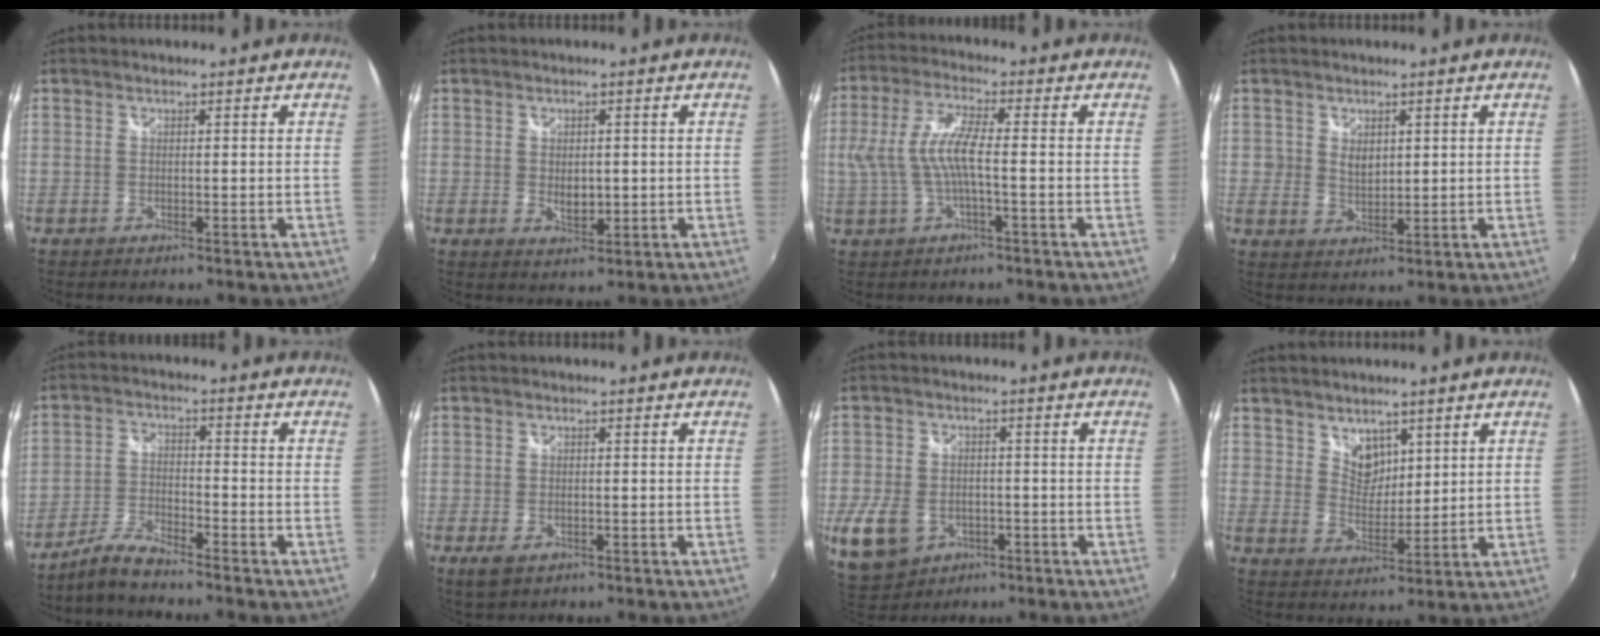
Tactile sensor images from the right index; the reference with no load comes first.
{"total": 3.3, "force": [-0.2, 2.2, 2.5], "torque": [-0.041, -0.005, 0.000]}
{"total": 8.1, "force": [-1.0, 1.6, 7.9], "torque": [-0.167, 0.002, -0.011]}
{"total": 3.5, "force": [1.2, 2.9, 1.6], "torque": [-0.024, 0.000, 0.022]}
{"total": 5.5, "force": [-5.0, 0.6, 2.2], "torque": [-0.056, 0.002, -0.102]}
{"total": 3.6, "force": [-1.9, 2.1, 2.3], "torque": [-0.049, -0.013, -0.030]}
{"total": 13.1, "force": [-5.0, 9.8, 7.1], "torque": [-0.196, -0.020, -0.076]}
{"total": 5.5, "force": [3.7, 3.7, 1.8], "torque": [-0.015, 0.003, 0.070]}